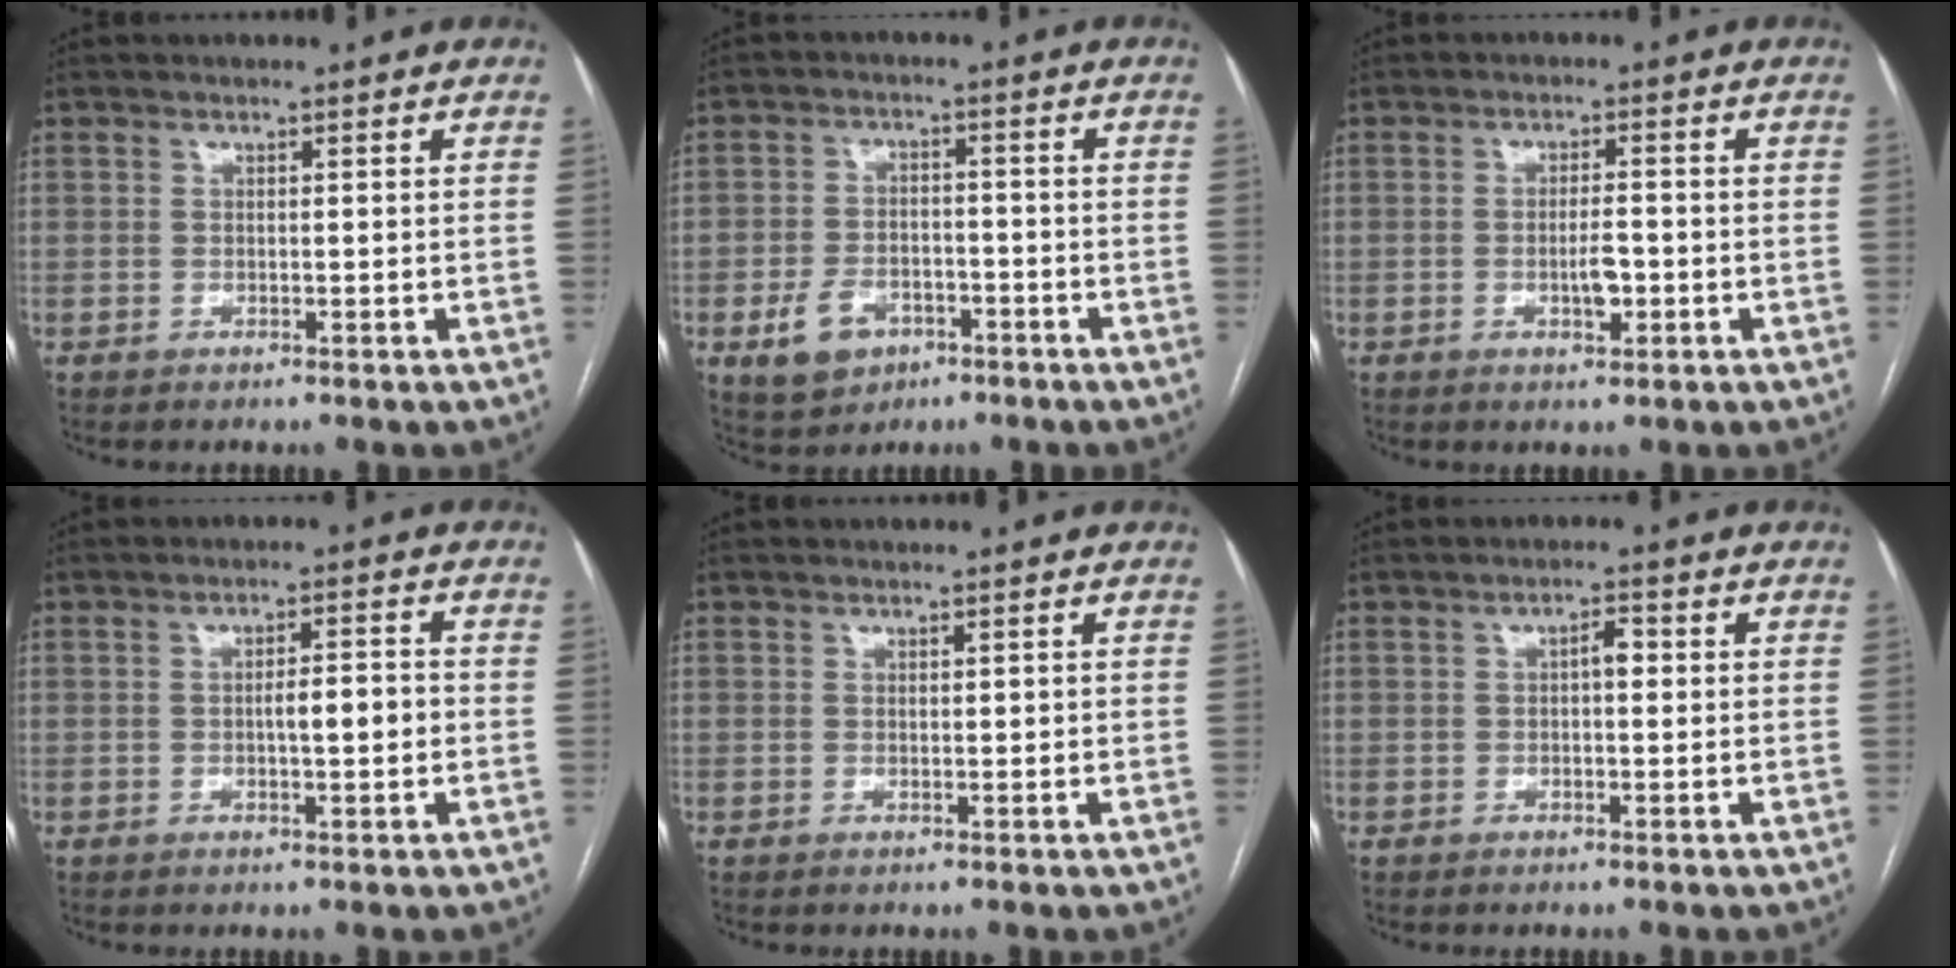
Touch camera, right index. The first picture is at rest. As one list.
[{"total": 7.1, "force": [-3.4, 5.0, 3.6], "torque": [-0.074, 0.006, -0.049]}, {"total": 3.5, "force": [-1.0, 1.1, 3.2], "torque": [-0.056, 0.001, -0.013]}, {"total": 4.2, "force": [-0.5, 0.9, 4.1], "torque": [-0.066, 0.007, -0.007]}, {"total": 0.6, "force": [0.1, 0.2, 0.5], "torque": [-0.007, 0.002, 0.003]}, {"total": 2.2, "force": [0.2, 0.9, 2.0], "torque": [-0.030, 0.009, 0.000]}]